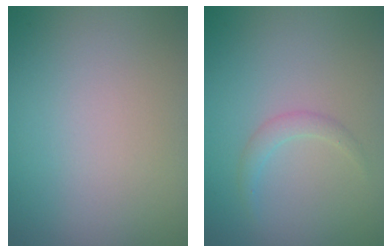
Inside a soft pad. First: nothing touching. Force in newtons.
{"total": 1.2, "press": 1.2, "slide": 0.0}